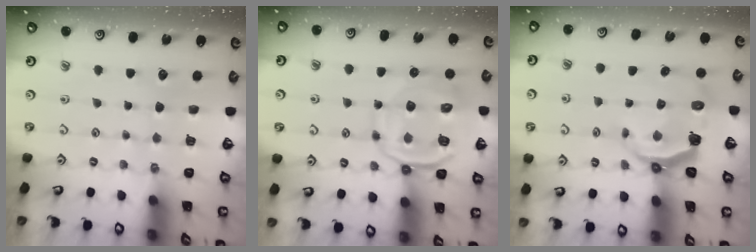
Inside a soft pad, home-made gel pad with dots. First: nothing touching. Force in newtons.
{"total": 12.1, "press": 12.0, "slide": 1.6}
{"total": 5.8, "press": 4.5, "slide": 3.7}